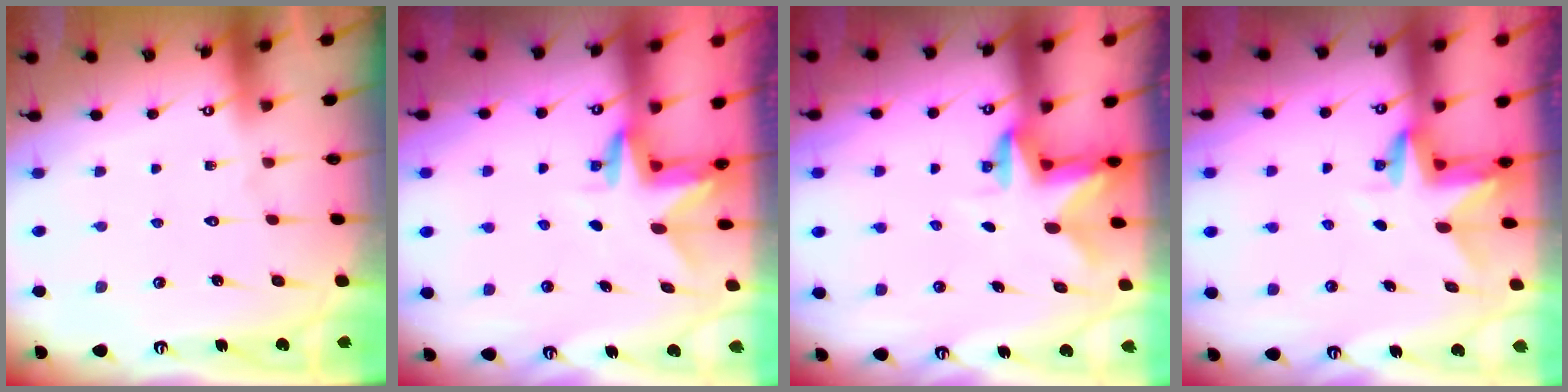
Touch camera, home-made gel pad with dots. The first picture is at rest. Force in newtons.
{"total": 3.0, "press": 3.0, "slide": 0.2}
{"total": 2.5, "press": 2.4, "slide": 0.4}
{"total": 2.9, "press": 2.9, "slide": 0.2}